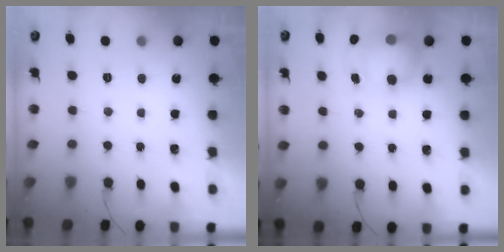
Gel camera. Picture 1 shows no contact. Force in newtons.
{"total": 10.0, "press": 8.8, "slide": 4.8}